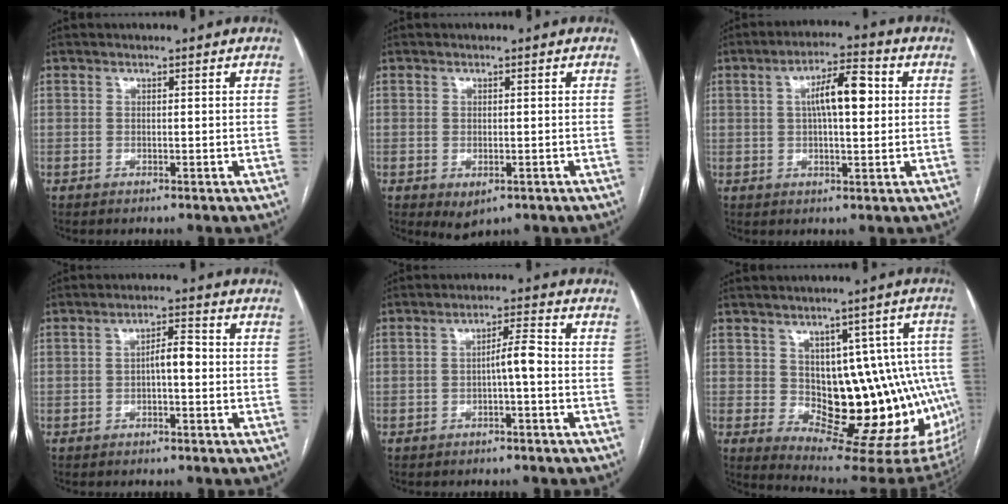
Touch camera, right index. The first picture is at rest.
{"total": 2.8, "force": [-1.1, 1.6, 2.0], "torque": [-0.028, -0.005, -0.002]}
{"total": 8.0, "force": [1.5, 2.2, 7.6], "torque": [-0.132, 0.021, 0.022]}
{"total": 3.4, "force": [-0.5, 1.0, 3.2], "torque": [-0.050, 0.012, -0.007]}
{"total": 4.0, "force": [-1.0, 0.7, 3.8], "torque": [-0.058, 0.014, -0.014]}
{"total": 17.0, "force": [-0.7, 8.2, 14.9], "torque": [-0.132, 0.023, 0.011]}